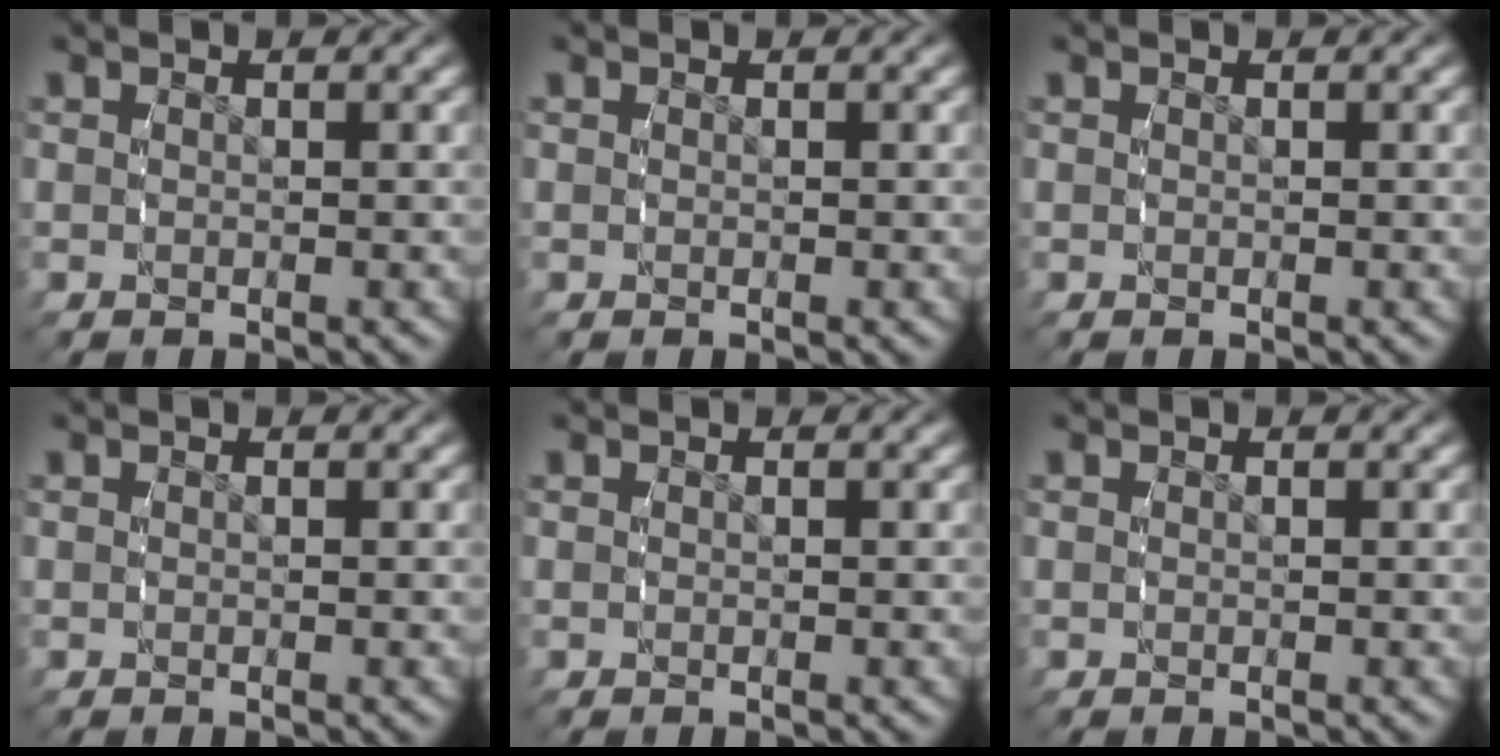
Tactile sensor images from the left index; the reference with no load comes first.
{"total": 0.0}
{"total": 0.0}
{"total": 0.0}
{"total": 0.0}
{"total": 0.0}